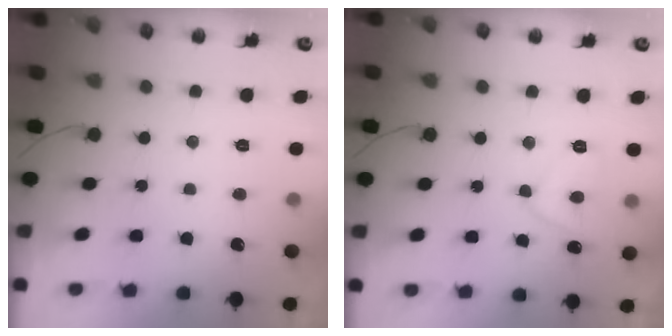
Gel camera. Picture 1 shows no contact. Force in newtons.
{"total": 6.8, "press": 6.7, "slide": 0.9}